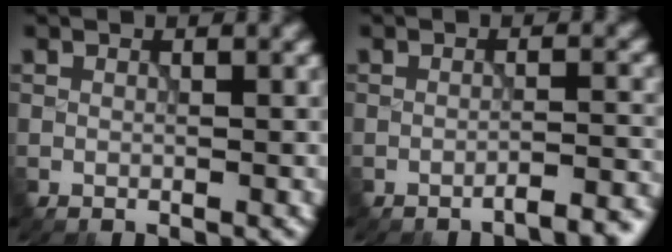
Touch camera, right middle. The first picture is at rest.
{"total": 3.0, "force": [-2.4, 0.6, 1.7], "torque": [-0.014, 0.008, -0.038]}